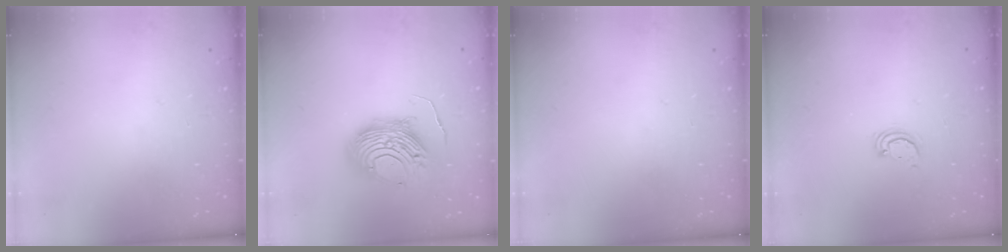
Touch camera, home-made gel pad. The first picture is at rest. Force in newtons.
{"total": 12.9, "press": 12.9, "slide": 0.6}
{"total": 0.0}
{"total": 2.5, "press": 2.5, "slide": 0.3}